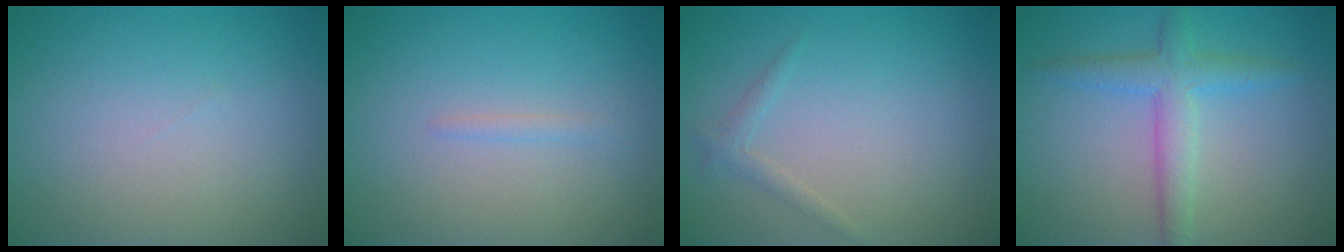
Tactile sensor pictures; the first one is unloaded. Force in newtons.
{"total": 0.8, "press": 0.7, "slide": 0.1}
{"total": 1.1, "press": 1.1, "slide": 0.1}
{"total": 3.5, "press": 3.5, "slide": 0.1}